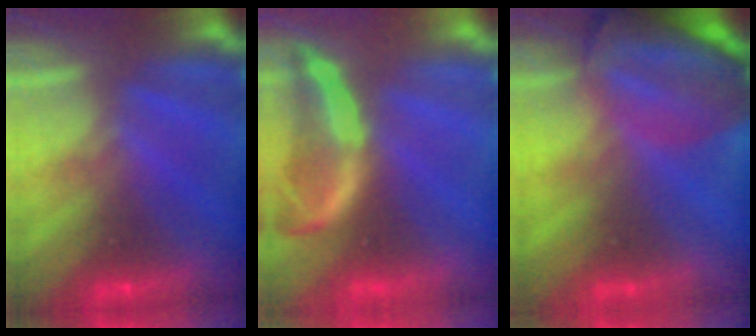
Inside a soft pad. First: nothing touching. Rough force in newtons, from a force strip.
{"total": 1.9}
{"total": 5.7}